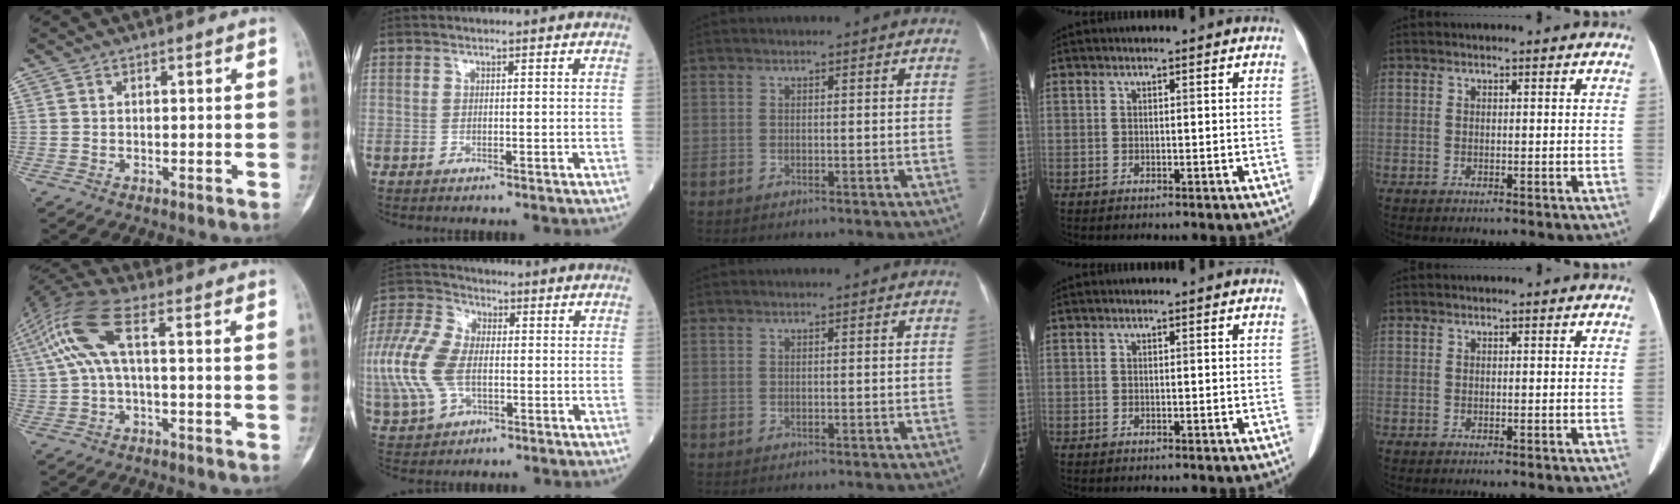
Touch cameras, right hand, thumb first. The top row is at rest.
{"thumb": {"total": 10.7, "force": [1.6, 3.2, 10.1], "torque": [-0.254, 0.044, 0.030]}, "index": {"total": 17.3, "force": [-1.5, 10.6, 13.6], "torque": [-0.355, 0.004, -0.022]}}